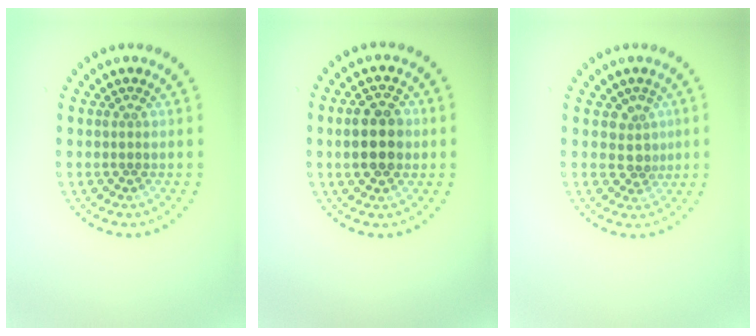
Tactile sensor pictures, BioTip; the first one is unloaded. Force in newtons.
{"total": 4.6, "press": 4.6, "slide": 0.2}
{"total": 2.3, "press": 1.7, "slide": 1.5}